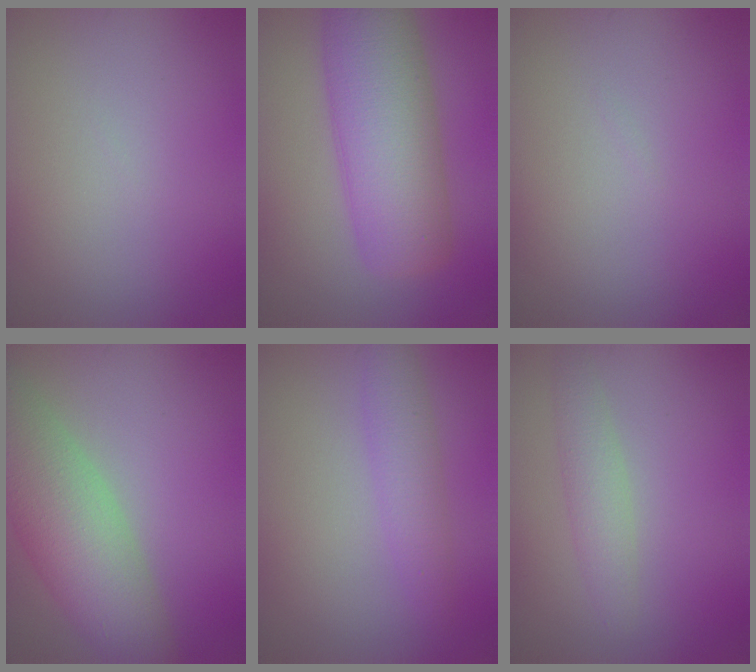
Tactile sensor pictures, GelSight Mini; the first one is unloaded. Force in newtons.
{"total": 9.8, "press": 9.8, "slide": 0.8}
{"total": 0.0}
{"total": 8.2, "press": 8.2, "slide": 0.4}
{"total": 2.6, "press": 2.6, "slide": 0.2}
{"total": 2.4, "press": 2.4, "slide": 0.0}